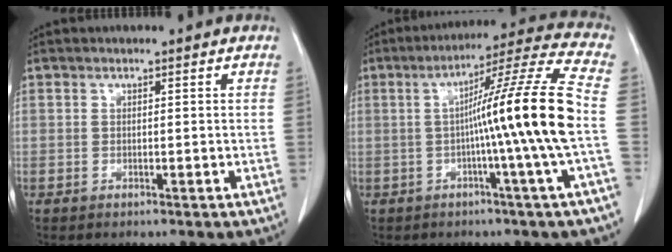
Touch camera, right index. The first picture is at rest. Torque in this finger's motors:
{"motor_torque": [1.68, -0.46, 0.93, 0.21]}